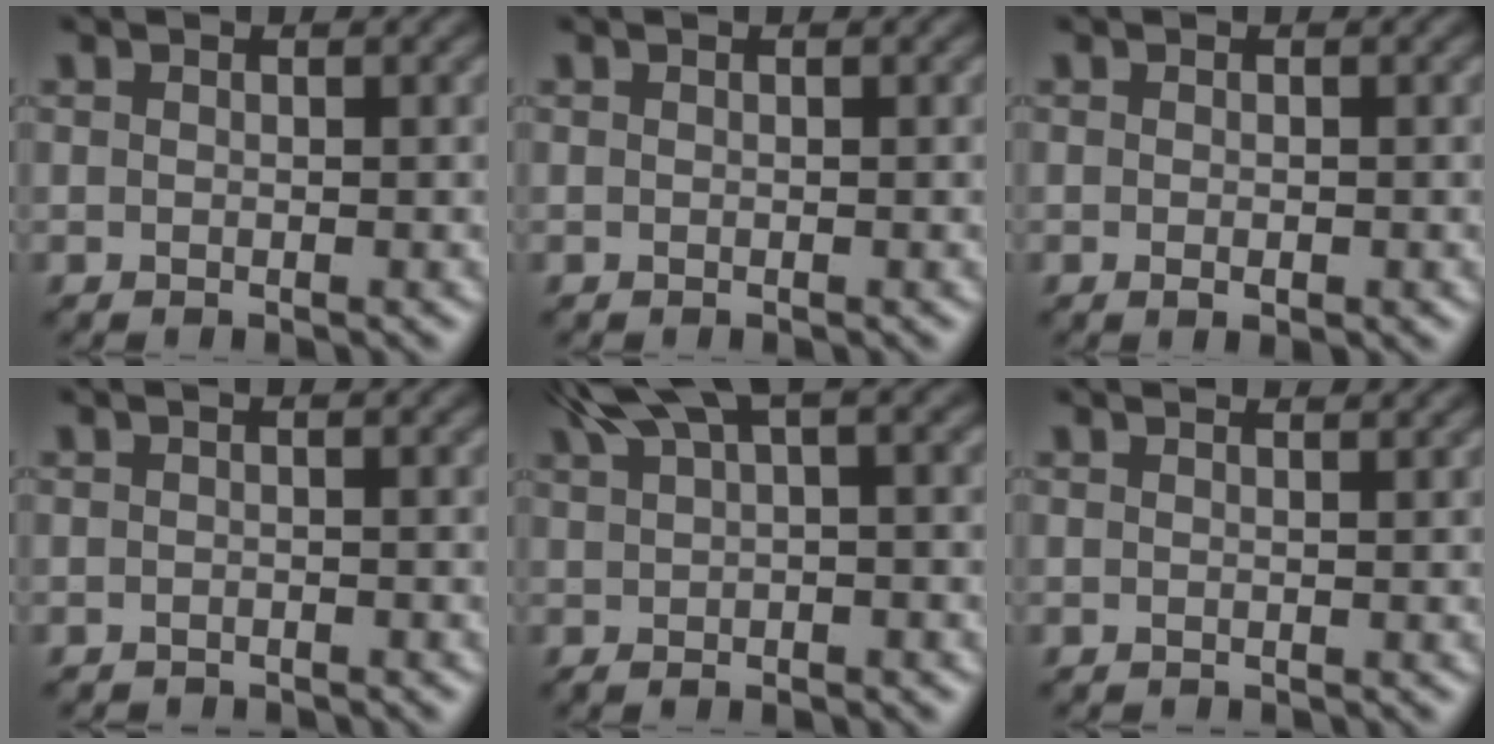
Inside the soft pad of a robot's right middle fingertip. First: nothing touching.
{"total": 0.0}
{"total": 1.0, "force": [-0.4, 0.5, 0.8], "torque": [-0.013, -0.002, -0.005]}
{"total": 1.4, "force": [-1.4, 0.1, 0.2], "torque": [-0.005, -0.010, -0.025]}
{"total": 6.1, "force": [2.5, 1.6, 5.3], "torque": [-0.092, 0.017, 0.044]}
{"total": 1.5, "force": [0.9, 0.5, 1.0], "torque": [-0.004, 0.001, 0.007]}